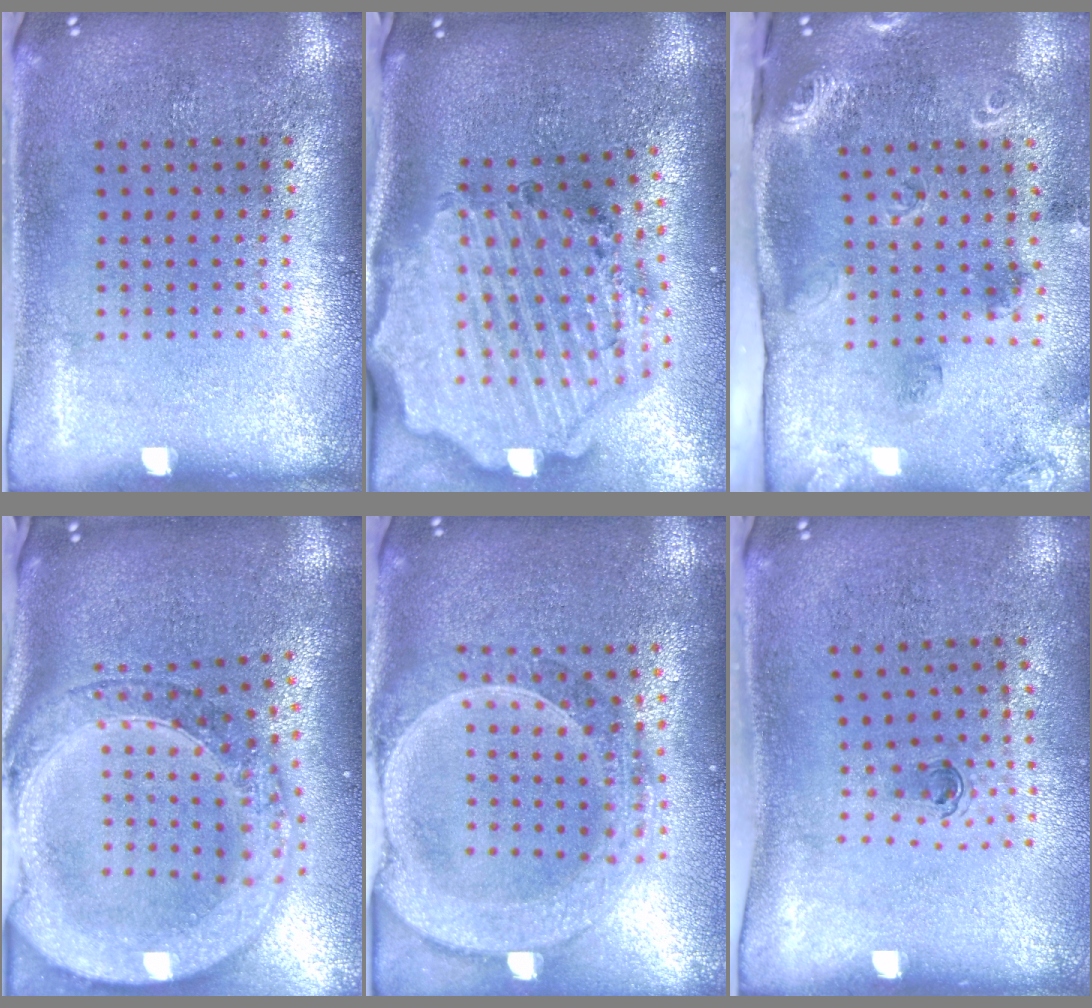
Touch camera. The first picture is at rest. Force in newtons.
{"total": 3.9, "press": 3.3, "slide": 2.2}
{"total": 2.1, "press": 1.8, "slide": 1.1}
{"total": 4.1, "press": 3.1, "slide": 2.6}
{"total": 2.6, "press": 2.3, "slide": 1.3}
{"total": 0.6, "press": 0.3, "slide": 0.5}